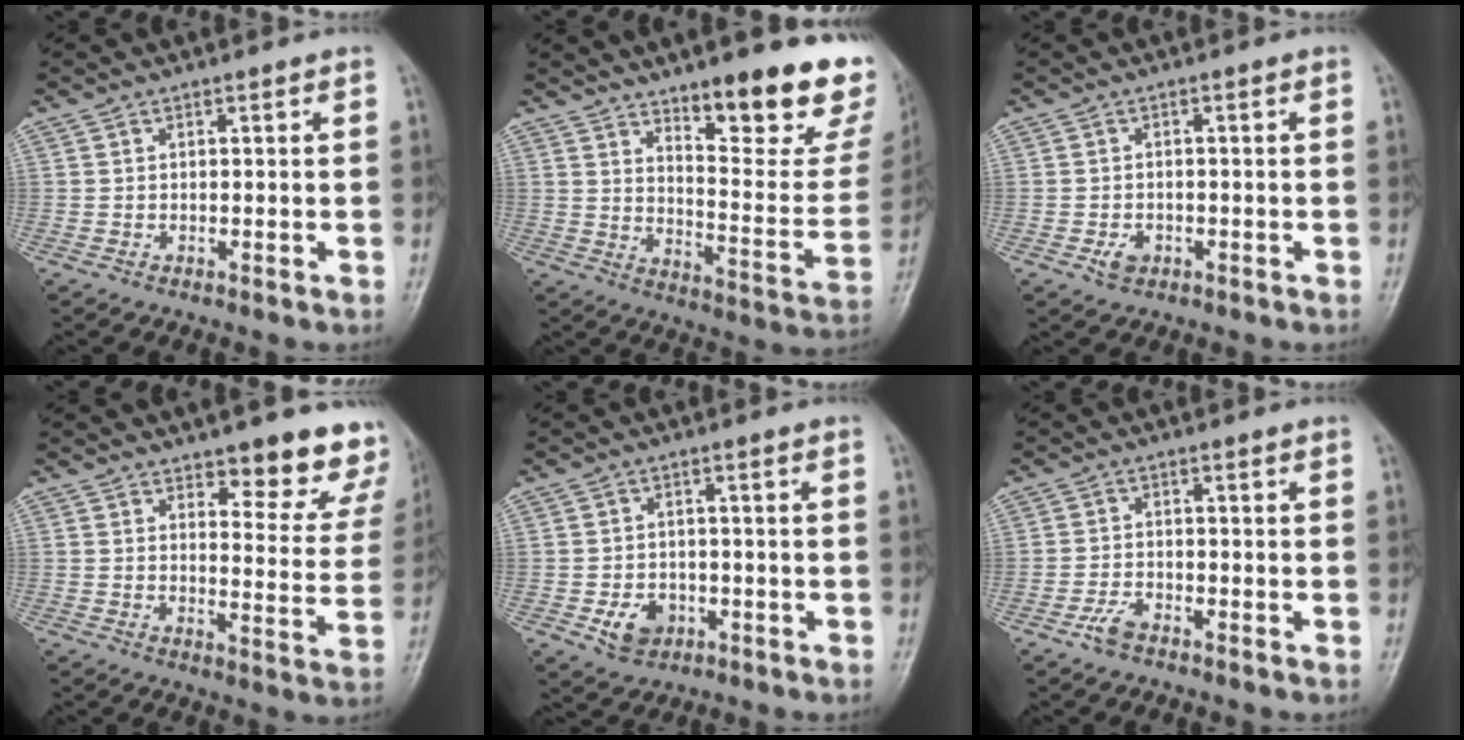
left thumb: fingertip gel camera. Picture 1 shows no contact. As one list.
[{"total": 21.4, "force": [14.0, 6.4, 14.9], "torque": [-0.150, -0.095, 0.197]}, {"total": 2.4, "force": [-1.0, 1.7, 1.3], "torque": [-0.020, 0.006, -0.014]}, {"total": 12.2, "force": [9.7, 4.3, 5.9], "torque": [-0.019, -0.064, 0.107]}, {"total": 5.3, "force": [-2.0, 4.1, 2.8], "torque": [-0.034, 0.011, -0.026]}, {"total": 3.0, "force": [-2.1, 1.2, 1.7], "torque": [-0.039, 0.010, -0.041]}]